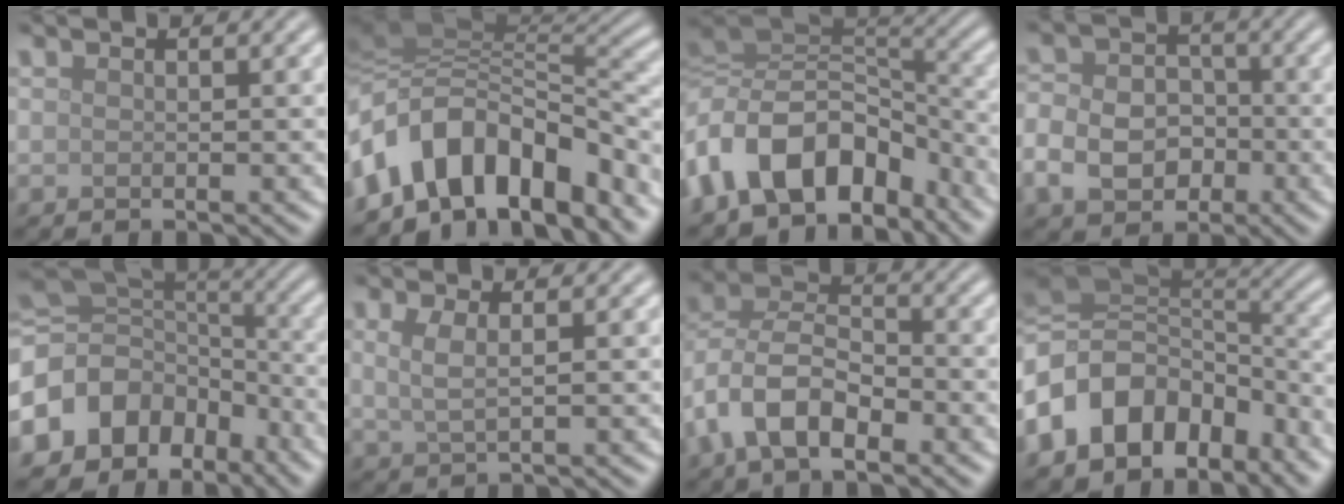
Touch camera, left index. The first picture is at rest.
{"total": 11.4, "force": [-4.3, 6.6, 8.3], "torque": [-0.131, 0.029, -0.089]}
{"total": 12.3, "force": [-5.4, 8.3, 7.2], "torque": [-0.141, 0.012, -0.100]}
{"total": 6.2, "force": [-2.2, 4.7, 3.4], "torque": [-0.049, -0.005, -0.051]}
{"total": 11.9, "force": [-5.8, 9.4, 4.7], "torque": [-0.121, 0.013, -0.108]}
{"total": 2.0, "force": [0.6, 0.7, 1.8], "torque": [-0.040, -0.004, 0.014]}
{"total": 7.0, "force": [-3.1, 4.0, 4.8], "torque": [-0.089, 0.007, -0.067]}
{"total": 12.4, "force": [-5.0, 9.4, 6.4], "torque": [-0.139, 0.007, -0.099]}